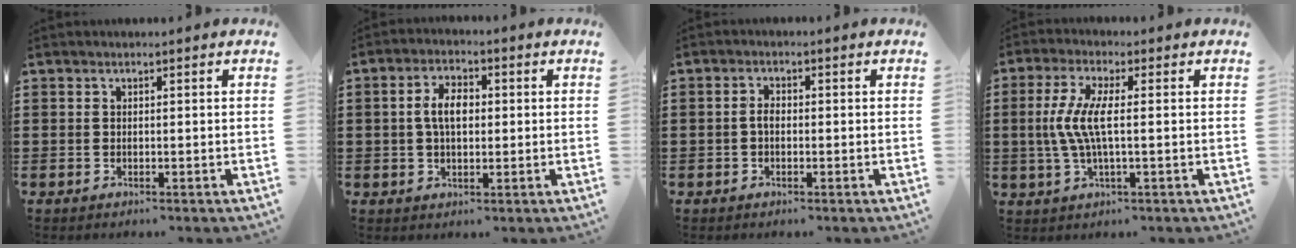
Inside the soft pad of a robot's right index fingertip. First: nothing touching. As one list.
[{"total": 5.0, "force": [0.4, 2.8, 4.2], "torque": [-0.092, 0.009, 0.001]}, {"total": 1.8, "force": [-0.4, 1.0, 1.4], "torque": [-0.035, -0.001, -0.010]}, {"total": 6.5, "force": [-0.3, 1.3, 6.4], "torque": [-0.152, -0.014, -0.019]}]